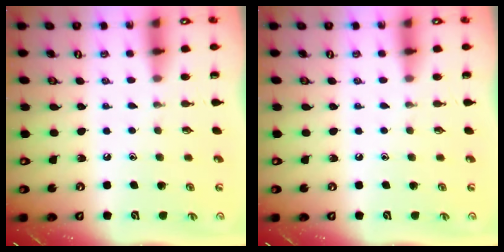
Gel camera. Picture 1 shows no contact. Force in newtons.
{"total": 0.0}